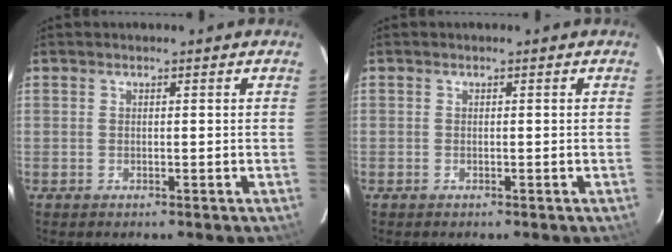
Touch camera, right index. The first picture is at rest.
{"total": 0.6, "force": [-0.4, 0.5, 0.0], "torque": [0.001, 0.002, -0.006]}